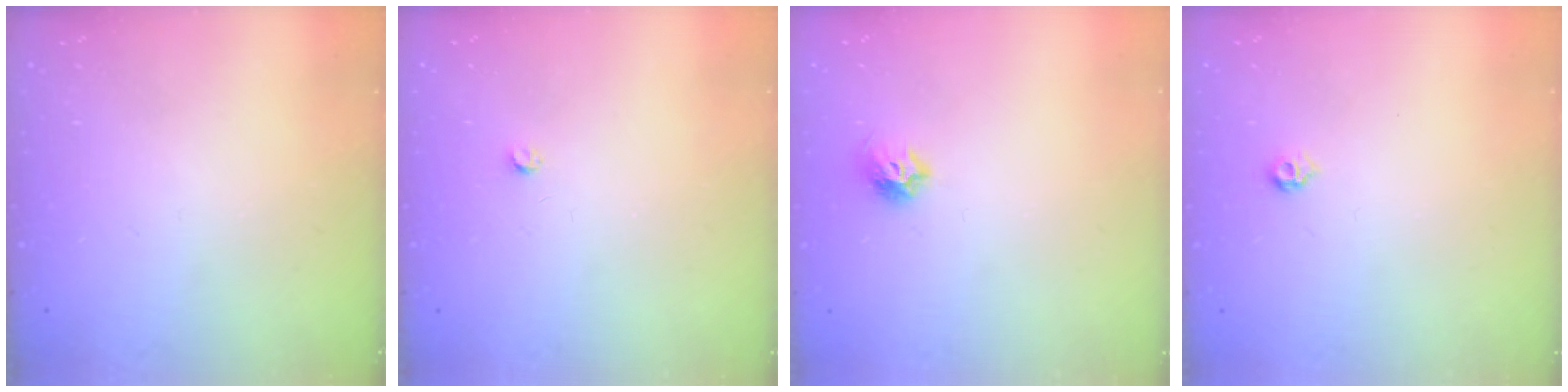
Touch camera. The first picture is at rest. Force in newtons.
{"total": 2.5, "press": 2.5, "slide": 0.4}
{"total": 5.1, "press": 5.0, "slide": 1.0}
{"total": 4.2, "press": 4.1, "slide": 0.8}